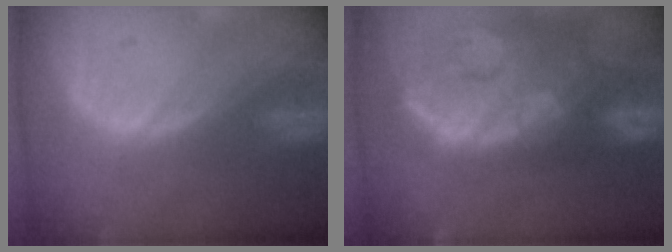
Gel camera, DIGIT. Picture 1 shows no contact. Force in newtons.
{"total": 14.7, "press": 11.9, "slide": 8.6}